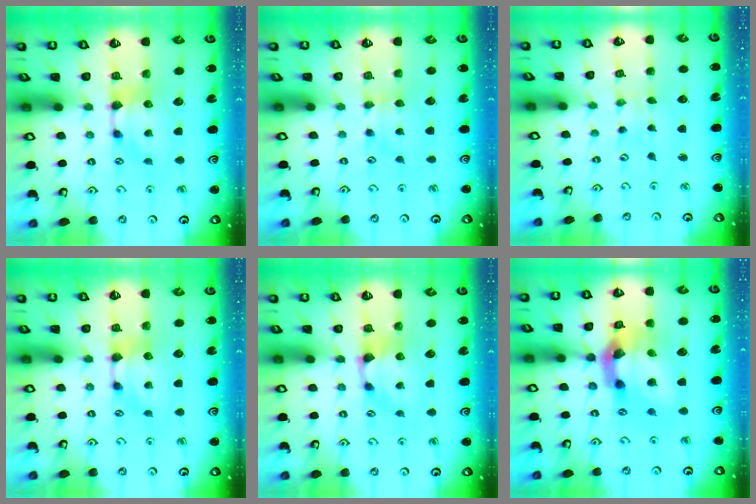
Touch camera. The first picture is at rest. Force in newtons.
{"total": 2.1, "press": 2.1, "slide": 0.5}
{"total": 5.7, "press": 5.7, "slide": 0.2}
{"total": 0.0}
{"total": 0.9, "press": 0.2, "slide": 0.9}
{"total": 9.2, "press": 8.7, "slide": 2.9}